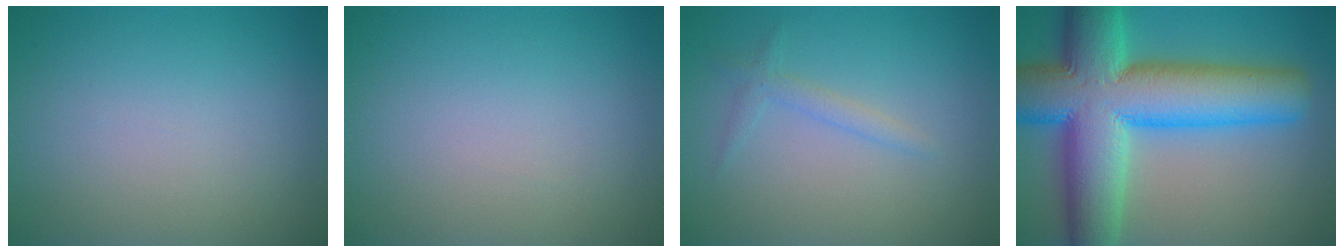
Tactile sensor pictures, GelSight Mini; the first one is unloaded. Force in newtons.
{"total": 0.0}
{"total": 1.3, "press": 1.3, "slide": 0.1}
{"total": 15.1, "press": 15.1, "slide": 0.5}